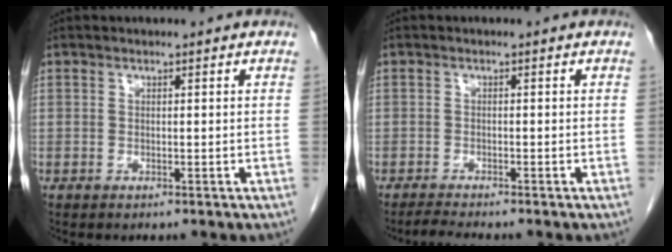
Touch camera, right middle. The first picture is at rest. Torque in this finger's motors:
{"motor_torque": [0.29, -0.22, -0.01, 0.00]}